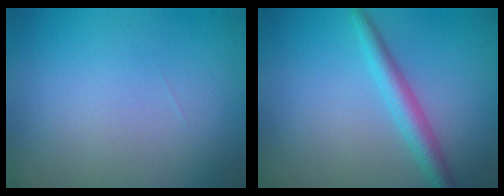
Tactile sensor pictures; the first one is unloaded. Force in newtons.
{"total": 2.7, "press": 2.7, "slide": 0.1}